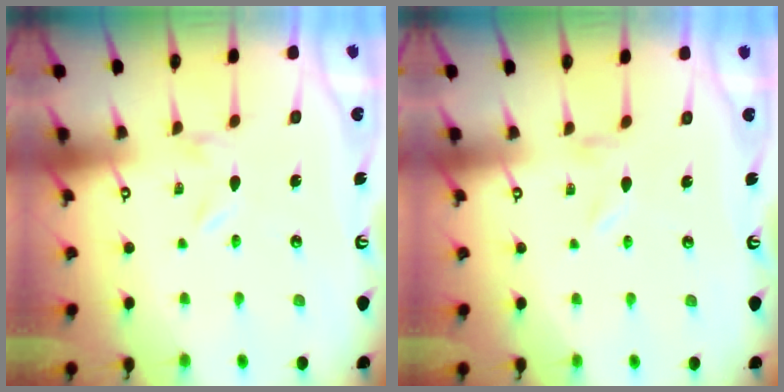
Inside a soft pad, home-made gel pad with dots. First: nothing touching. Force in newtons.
{"total": 0.0}